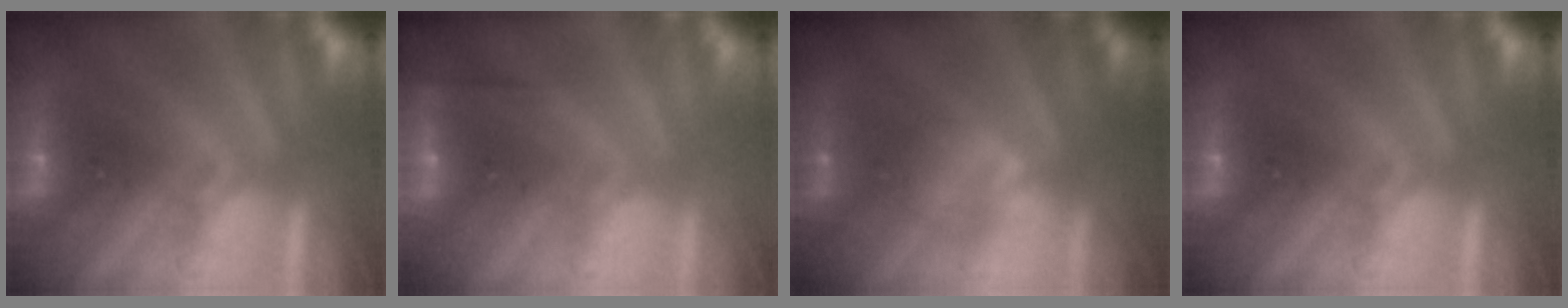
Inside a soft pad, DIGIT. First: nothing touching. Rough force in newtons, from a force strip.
{"total": 2.5}
{"total": 2.2}
{"total": 0.0}